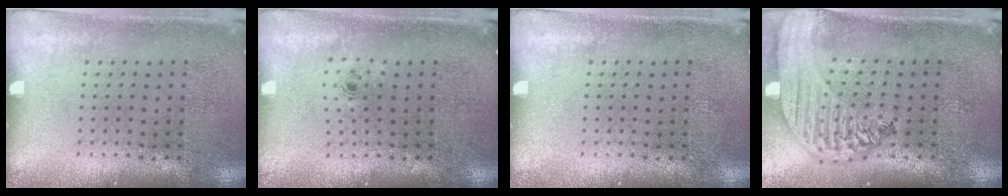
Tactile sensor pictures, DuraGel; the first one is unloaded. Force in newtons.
{"total": 0.7, "press": 0.3, "slide": 0.6}
{"total": 0.0}
{"total": 2.9, "press": 2.3, "slide": 1.8}